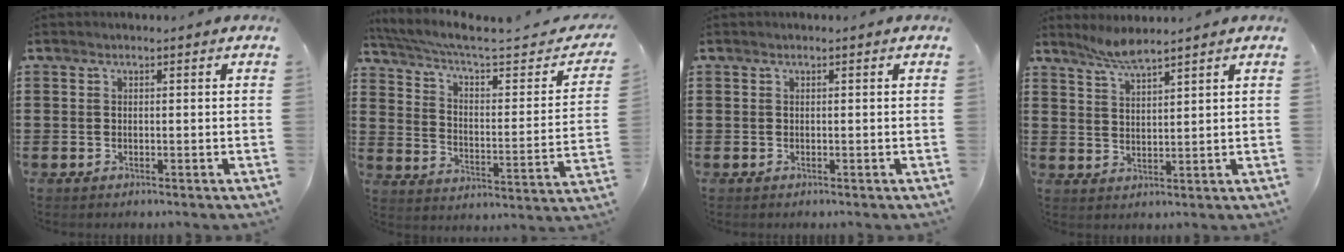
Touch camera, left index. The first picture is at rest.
{"total": 5.6, "force": [4.0, 1.0, 3.8], "torque": [-0.092, -0.030, 0.063]}
{"total": 0.0}
{"total": 3.5, "force": [3.2, 0.1, 1.4], "torque": [-0.037, -0.004, 0.060]}